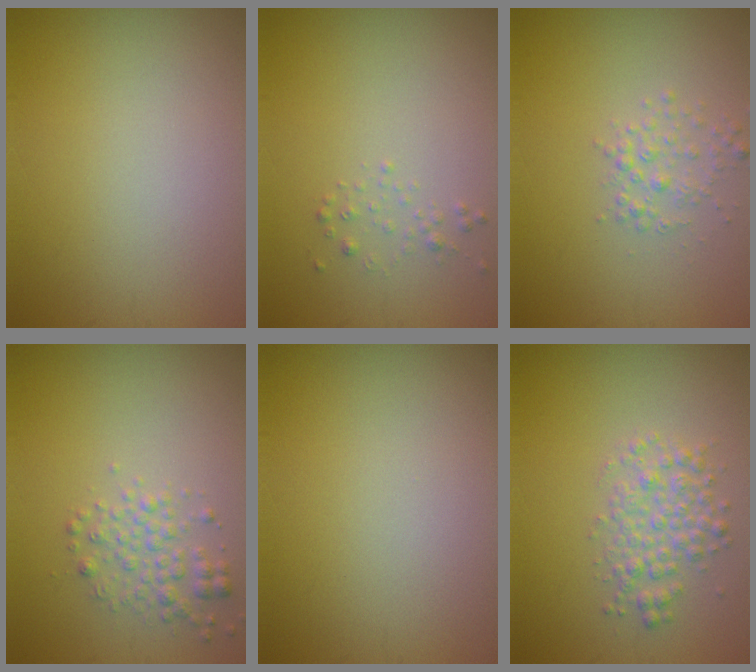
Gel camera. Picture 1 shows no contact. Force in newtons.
{"total": 0.7, "press": 0.7, "slide": 0.0}
{"total": 1.7, "press": 1.7, "slide": 0.1}
{"total": 2.2, "press": 2.2, "slide": 0.1}
{"total": 0.0}
{"total": 2.8, "press": 2.8, "slide": 0.1}